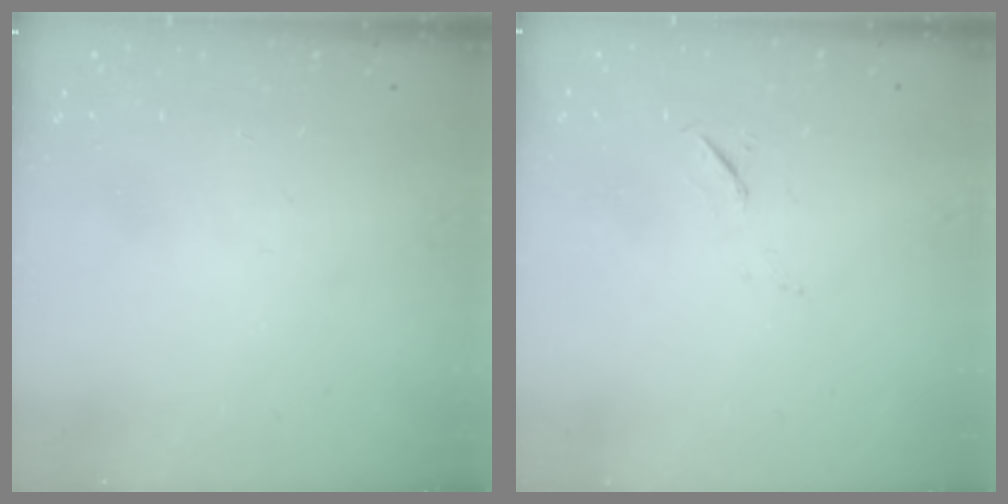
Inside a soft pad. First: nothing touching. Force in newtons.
{"total": 5.0, "press": 4.6, "slide": 1.9}